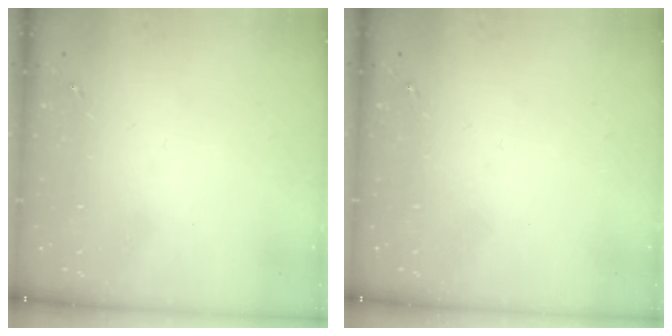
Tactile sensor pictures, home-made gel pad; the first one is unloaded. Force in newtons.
{"total": 0.0}